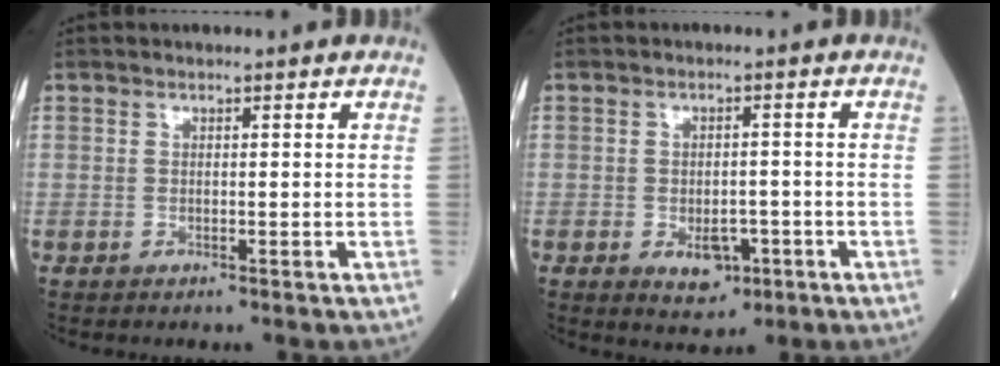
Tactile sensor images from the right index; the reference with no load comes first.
{"total": 4.7, "force": [-1.9, 2.7, 3.4], "torque": [-0.046, 0.000, -0.021]}